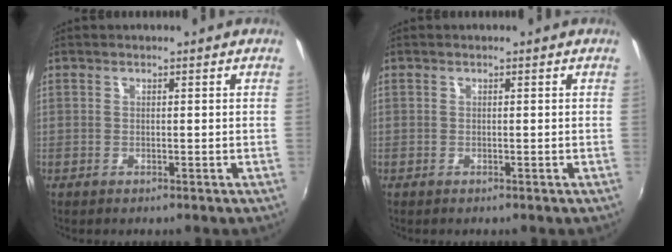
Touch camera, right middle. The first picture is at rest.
{"total": 0.0}